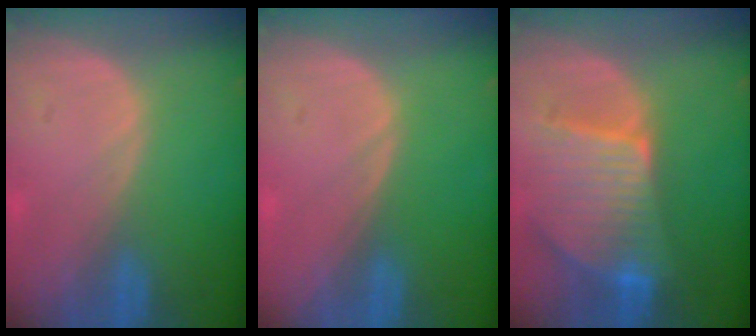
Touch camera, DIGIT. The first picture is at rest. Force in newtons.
{"total": 0.0}
{"total": 9.5, "press": 8.4, "slide": 4.5}